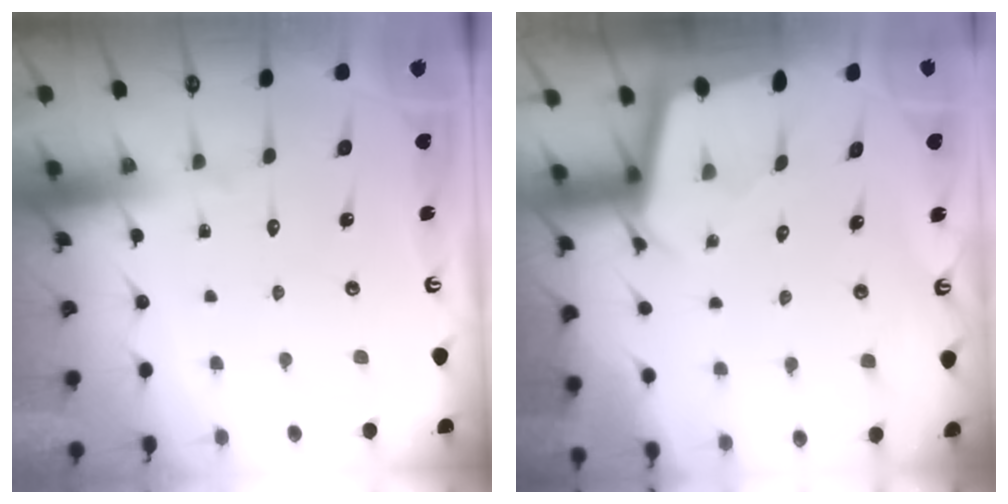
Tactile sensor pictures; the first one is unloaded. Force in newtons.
{"total": 2.5, "press": 2.5, "slide": 0.1}